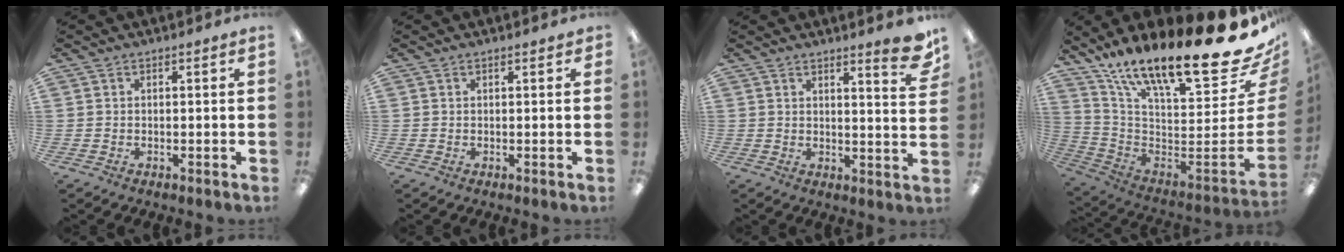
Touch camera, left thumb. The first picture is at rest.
{"total": 0.6, "force": [0.3, 0.3, 0.4], "torque": [-0.001, -0.001, 0.004]}
{"total": 7.3, "force": [5.3, 1.0, 5.0], "torque": [-0.062, -0.035, 0.082]}
{"total": 22.5, "force": [15.4, 3.5, 16.0], "torque": [-0.205, -0.146, 0.252]}